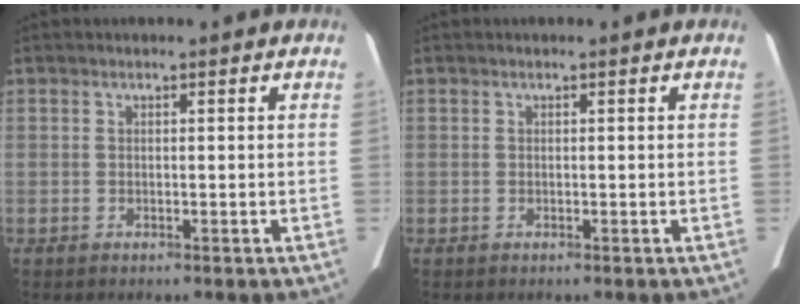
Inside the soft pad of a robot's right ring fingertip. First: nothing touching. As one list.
[{"total": 0.0}]